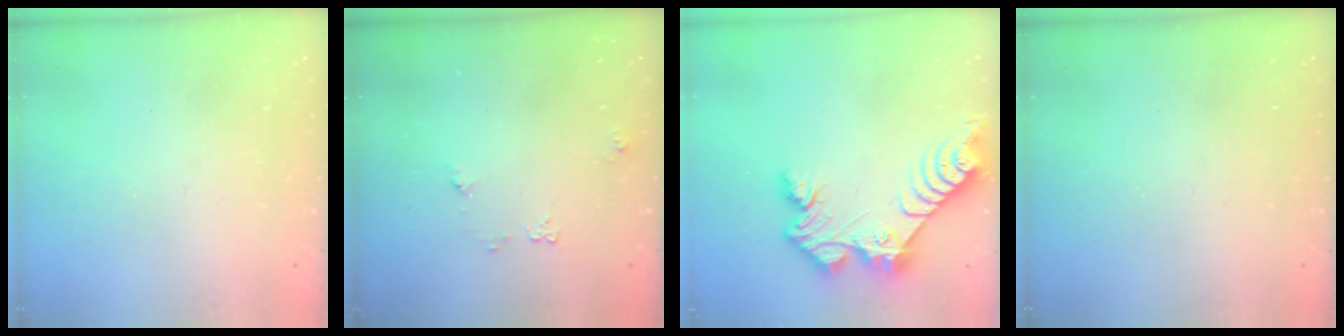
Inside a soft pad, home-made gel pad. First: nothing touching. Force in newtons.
{"total": 4.8, "press": 4.7, "slide": 0.6}
{"total": 12.4, "press": 12.3, "slide": 1.4}
{"total": 0.0}